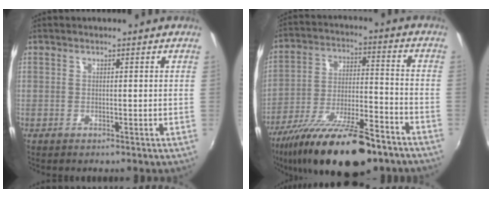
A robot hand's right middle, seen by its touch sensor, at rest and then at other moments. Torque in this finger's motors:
{"motor_torque": [1.16, -0.98, 0.66, 0.21]}